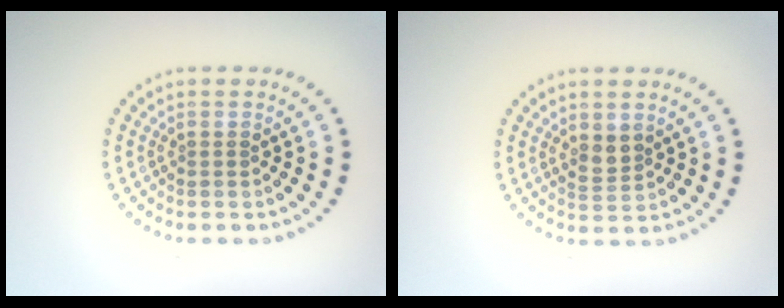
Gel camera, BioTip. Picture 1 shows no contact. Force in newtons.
{"total": 1.6, "press": 1.4, "slide": 0.7}